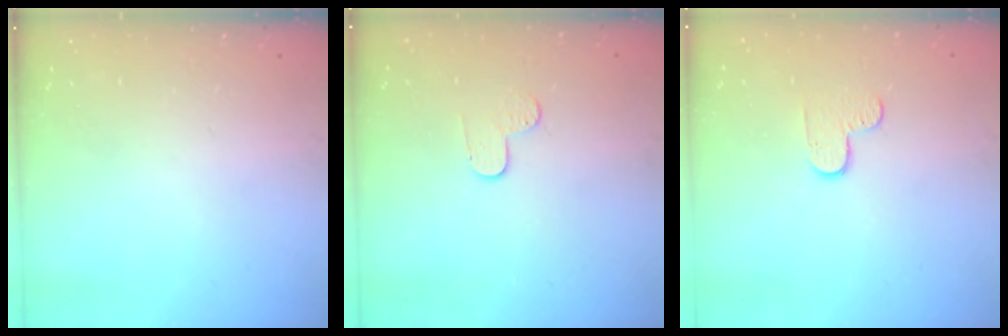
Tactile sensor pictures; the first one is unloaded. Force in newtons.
{"total": 3.8, "press": 3.8, "slide": 0.3}
{"total": 5.5, "press": 5.4, "slide": 0.6}